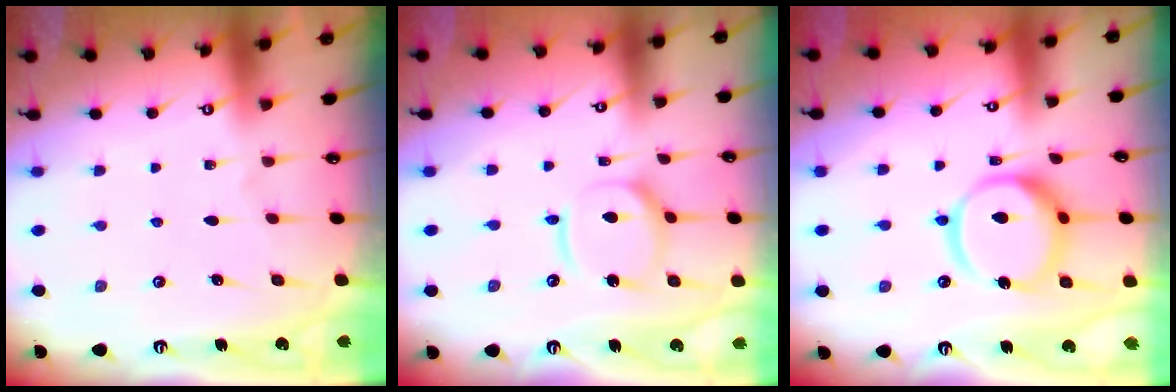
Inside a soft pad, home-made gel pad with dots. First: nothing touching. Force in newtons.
{"total": 11.6, "press": 11.5, "slide": 1.5}
{"total": 14.7, "press": 14.6, "slide": 1.6}